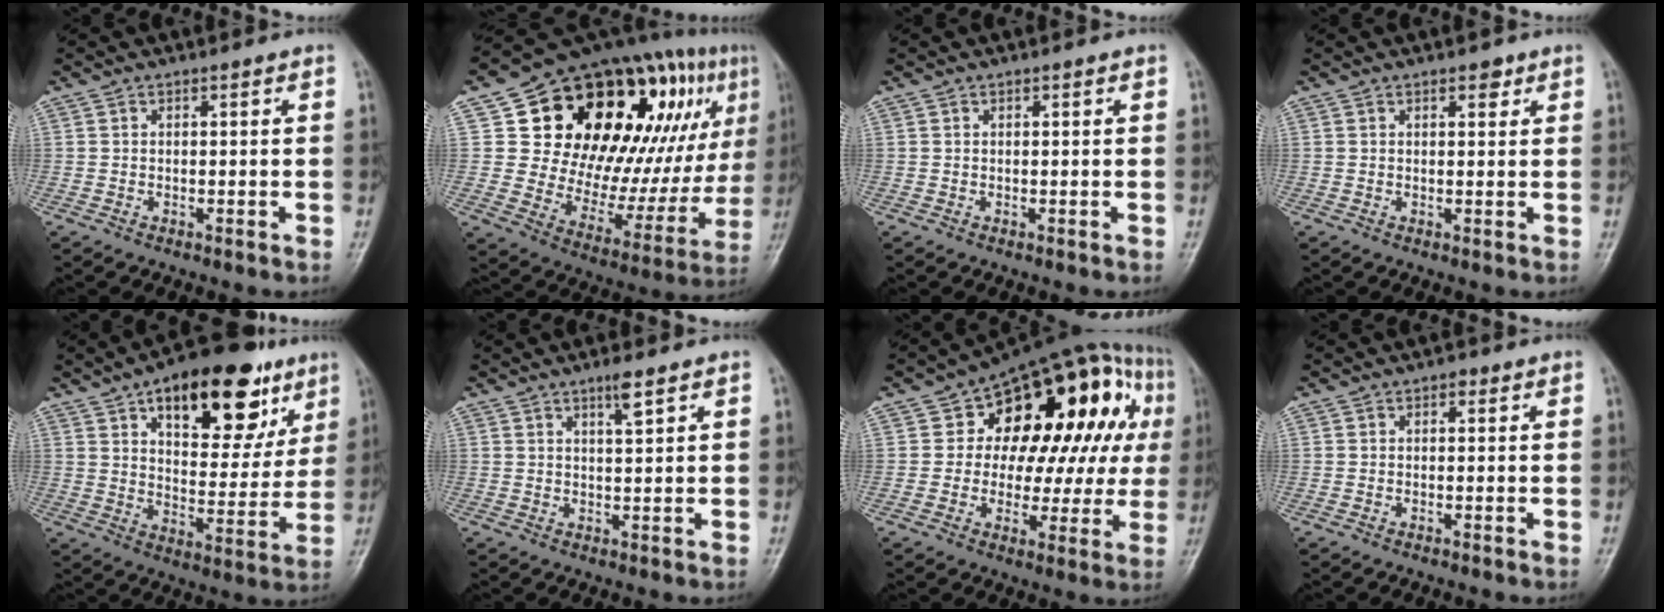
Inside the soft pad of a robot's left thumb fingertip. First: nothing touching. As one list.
[{"total": 33.5, "force": [12.7, 17.5, 25.6], "torque": [-0.322, 0.017, 0.210]}, {"total": 0.0}, {"total": 1.9, "force": [1.1, 1.0, 1.1], "torque": [-0.004, -0.003, 0.013]}, {"total": 22.4, "force": [11.6, 10.7, 15.9], "torque": [-0.180, -0.028, 0.173]}, {"total": 2.7, "force": [1.7, 0.3, 2.1], "torque": [-0.036, -0.006, 0.030]}, {"total": 24.4, "force": [5.6, 14.0, 19.2], "torque": [-0.204, 0.032, 0.074]}, {"total": 0.7, "force": [0.1, 0.5, 0.6], "torque": [0.004, 0.004, -0.006]}]